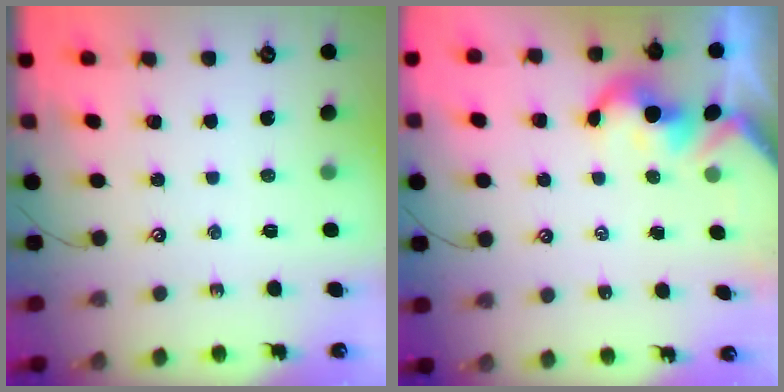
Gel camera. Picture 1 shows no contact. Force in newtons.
{"total": 2.7, "press": 2.7, "slide": 0.1}